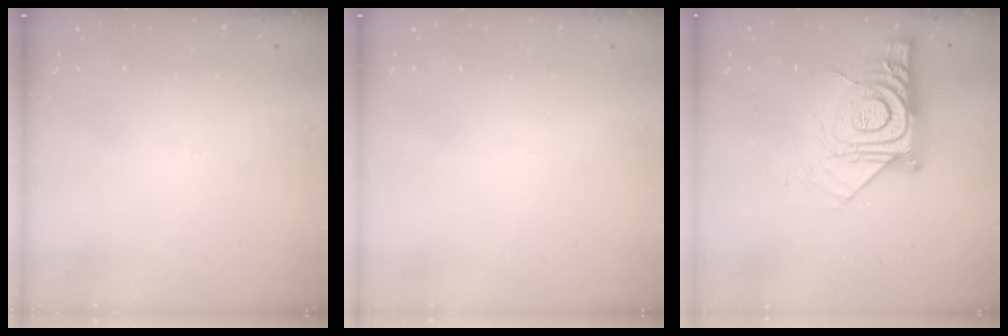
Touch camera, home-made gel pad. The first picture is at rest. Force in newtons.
{"total": 1.7, "press": 1.7, "slide": 0.1}
{"total": 15.3, "press": 15.2, "slide": 1.1}